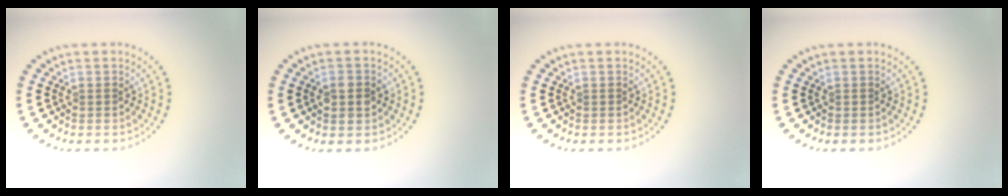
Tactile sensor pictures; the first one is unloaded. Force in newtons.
{"total": 2.1, "press": 2.1, "slide": 0.4}
{"total": 0.0}
{"total": 0.0}